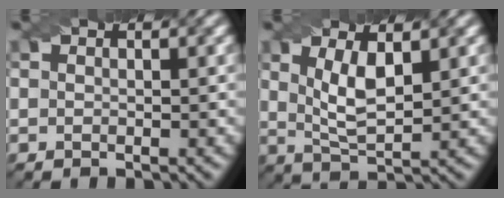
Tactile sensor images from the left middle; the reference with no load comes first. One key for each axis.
{"total": 4.0, "fx": 1.2, "fy": 1.4, "fz": 3.6, "tx": -0.078, "ty": -0.006, "tz": 0.027}